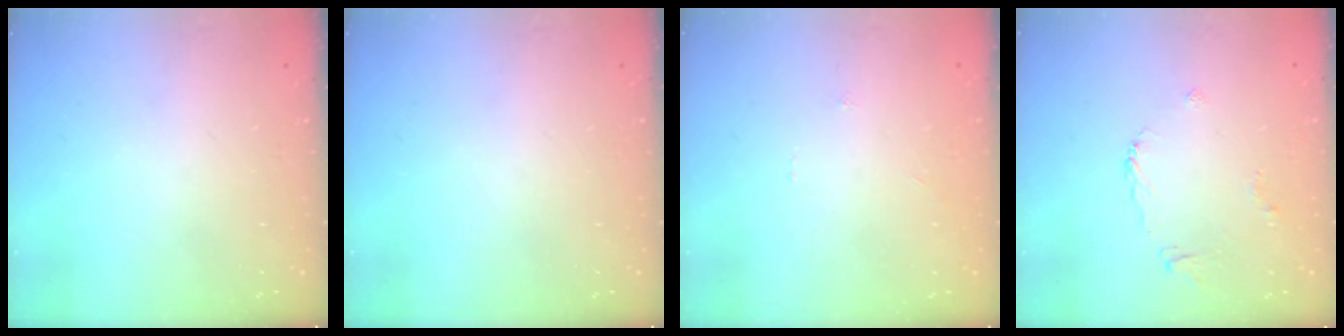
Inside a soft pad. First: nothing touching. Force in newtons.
{"total": 0.0}
{"total": 0.0}
{"total": 4.0, "press": 4.0, "slide": 0.8}